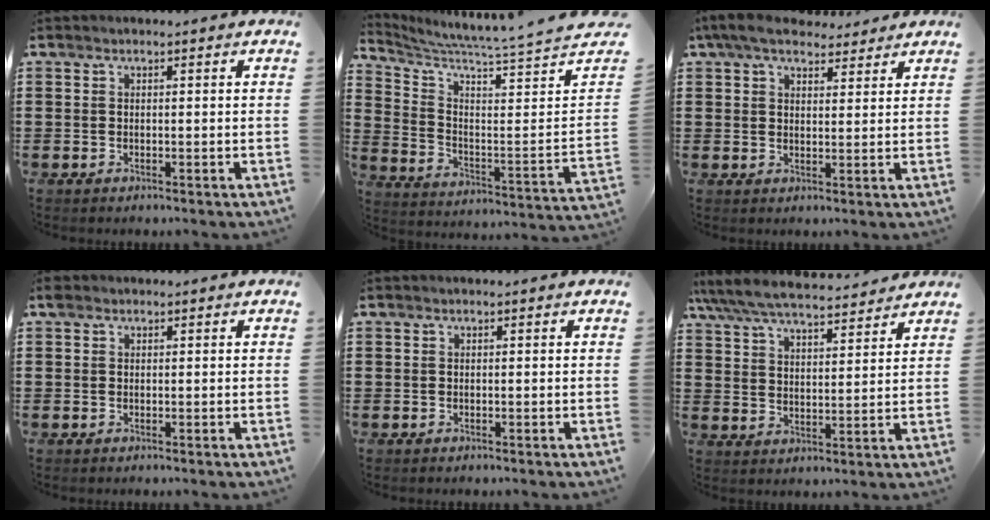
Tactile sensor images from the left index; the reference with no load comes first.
{"total": 5.3, "force": [4.7, -1.4, 2.0], "torque": [-0.063, -0.068, 0.072]}
{"total": 5.9, "force": [5.0, 2.0, 2.3], "torque": [-0.062, -0.005, 0.093]}
{"total": 0.8, "force": [0.5, 0.6, 0.3], "torque": [-0.008, 0.006, 0.009]}
{"total": 0.0}
{"total": 7.1, "force": [6.6, 0.9, 2.3], "torque": [-0.071, -0.032, 0.116]}